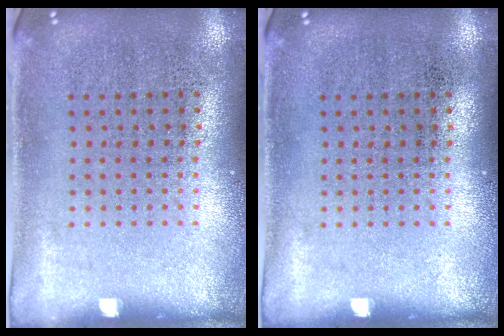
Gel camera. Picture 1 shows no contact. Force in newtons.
{"total": 0.0}